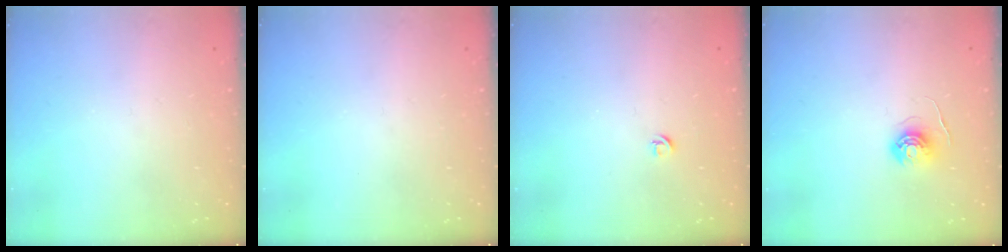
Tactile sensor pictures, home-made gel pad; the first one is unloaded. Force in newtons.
{"total": 0.0}
{"total": 3.9, "press": 3.9, "slide": 0.7}
{"total": 5.8, "press": 5.8, "slide": 0.3}